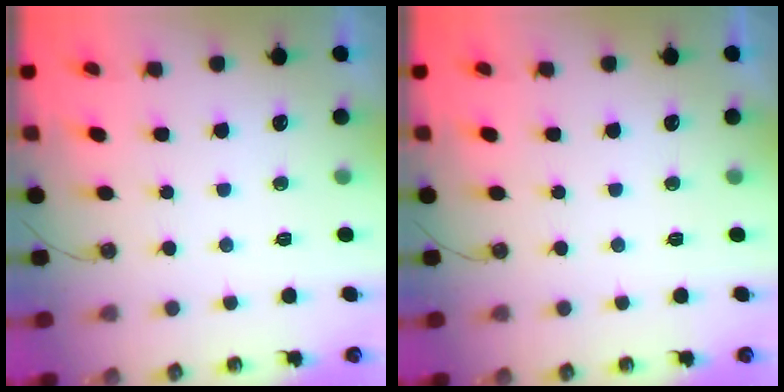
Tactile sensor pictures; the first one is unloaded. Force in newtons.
{"total": 0.0}